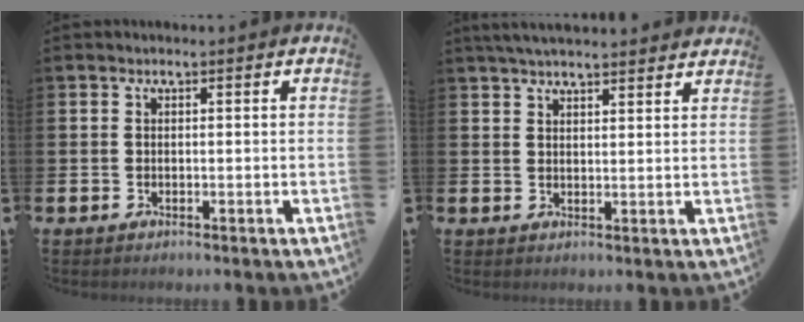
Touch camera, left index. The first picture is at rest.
{"total": 4.1, "force": [4.0, 0.3, 1.0], "torque": [-0.033, -0.008, 0.075]}